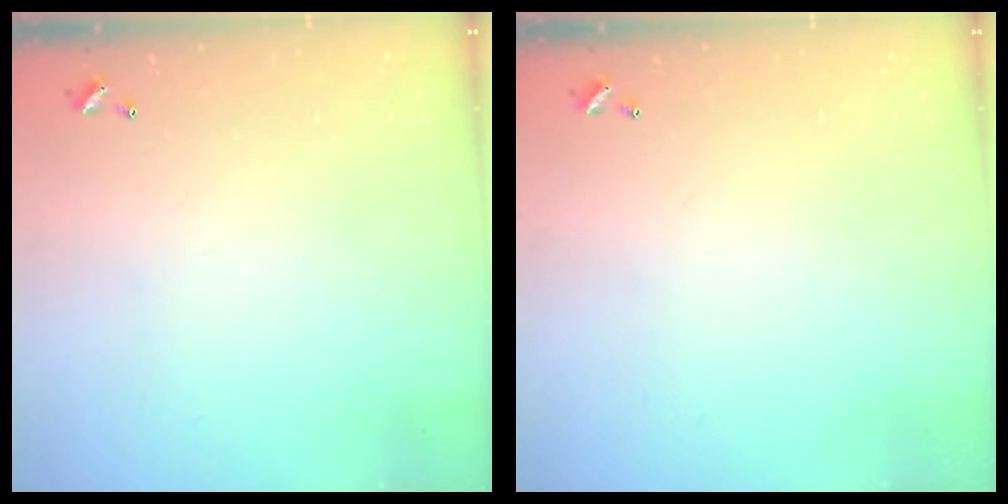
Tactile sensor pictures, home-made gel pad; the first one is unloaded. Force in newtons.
{"total": 0.0}